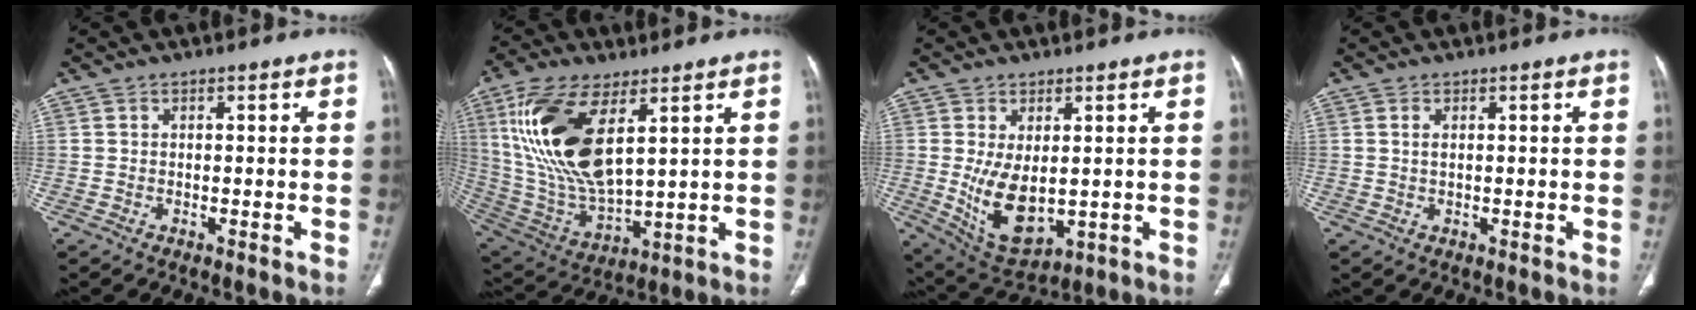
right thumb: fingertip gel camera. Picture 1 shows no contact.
{"total": 20.0, "force": [7.1, 8.6, 16.6], "torque": [-0.339, -0.028, 0.147]}
{"total": 10.5, "force": [-0.3, 5.6, 8.9], "torque": [-0.150, -0.018, 0.021]}
{"total": 1.0, "force": [0.4, 0.4, 0.9], "torque": [-0.022, 0.003, 0.009]}